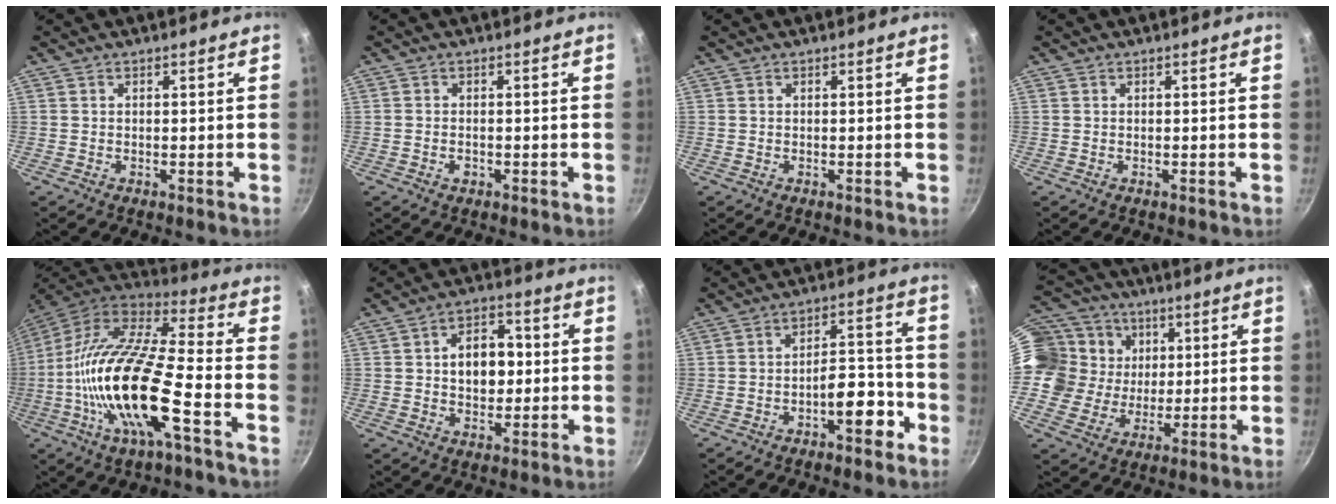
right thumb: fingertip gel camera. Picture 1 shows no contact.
{"total": 1.4, "force": [-0.6, 0.9, 0.9], "torque": [-0.017, 0.005, -0.011]}
{"total": 0.0}
{"total": 0.0}
{"total": 23.3, "force": [-7.0, 6.7, 21.1], "torque": [-0.390, 0.031, -0.148]}
{"total": 9.7, "force": [0.8, 6.7, 6.9], "torque": [-0.070, 0.012, 0.008]}
{"total": 8.7, "force": [-4.4, 3.7, 6.6], "torque": [-0.071, 0.054, -0.060]}
{"total": 17.5, "force": [4.3, 15.2, 7.5], "torque": [-0.145, 0.005, 0.073]}